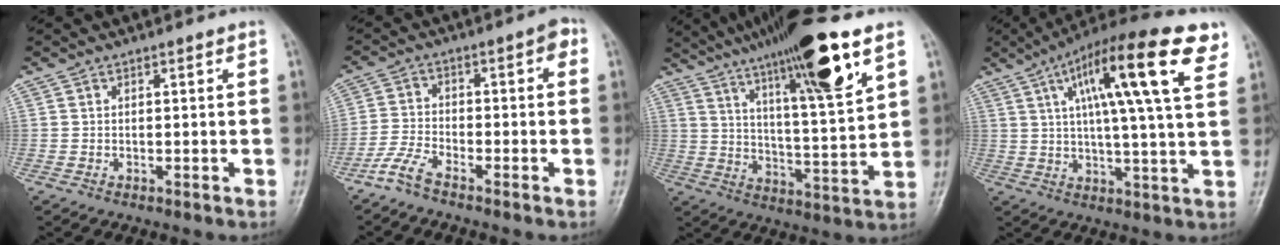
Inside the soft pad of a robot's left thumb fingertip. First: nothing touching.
{"total": 6.1, "force": [-3.6, 1.8, 4.6], "torque": [-0.083, 0.038, -0.074]}
{"total": 19.6, "force": [11.5, 2.5, 15.6], "torque": [-0.238, -0.047, 0.191]}
{"total": 20.1, "force": [8.8, 4.1, 17.7], "torque": [-0.260, 0.003, 0.130]}